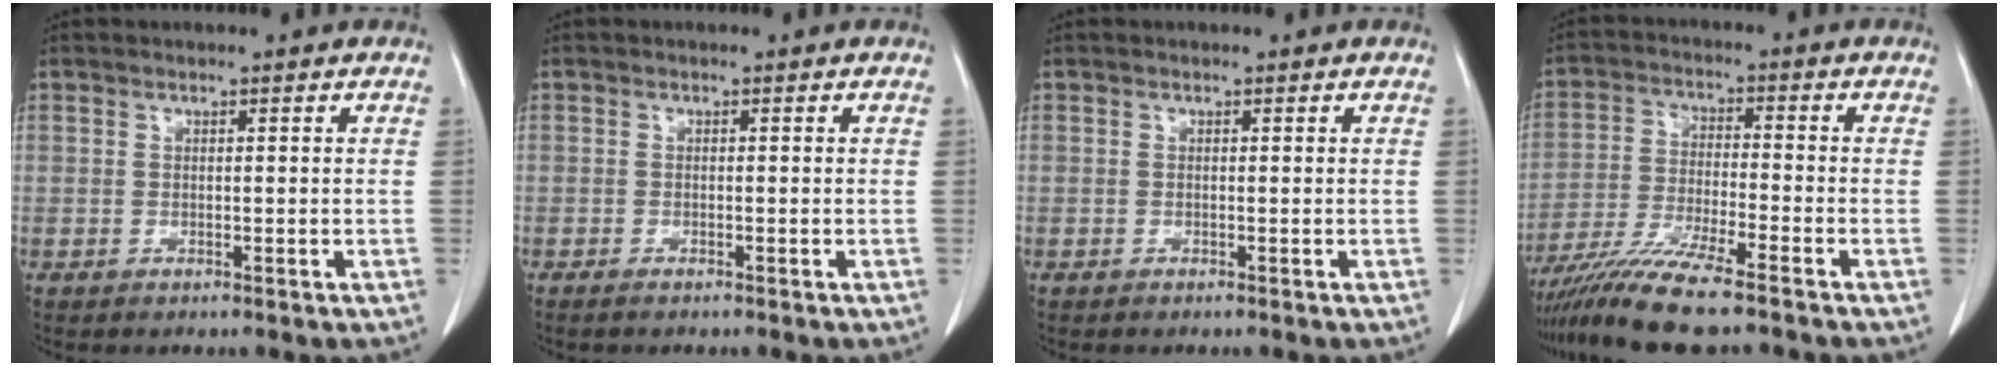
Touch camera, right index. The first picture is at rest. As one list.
[{"total": 1.2, "force": [-1.0, 0.1, 0.6], "torque": [-0.013, -0.002, -0.013]}, {"total": 0.0}, {"total": 10.8, "force": [-8.8, -0.4, 6.3], "torque": [-0.115, -0.030, -0.156]}]